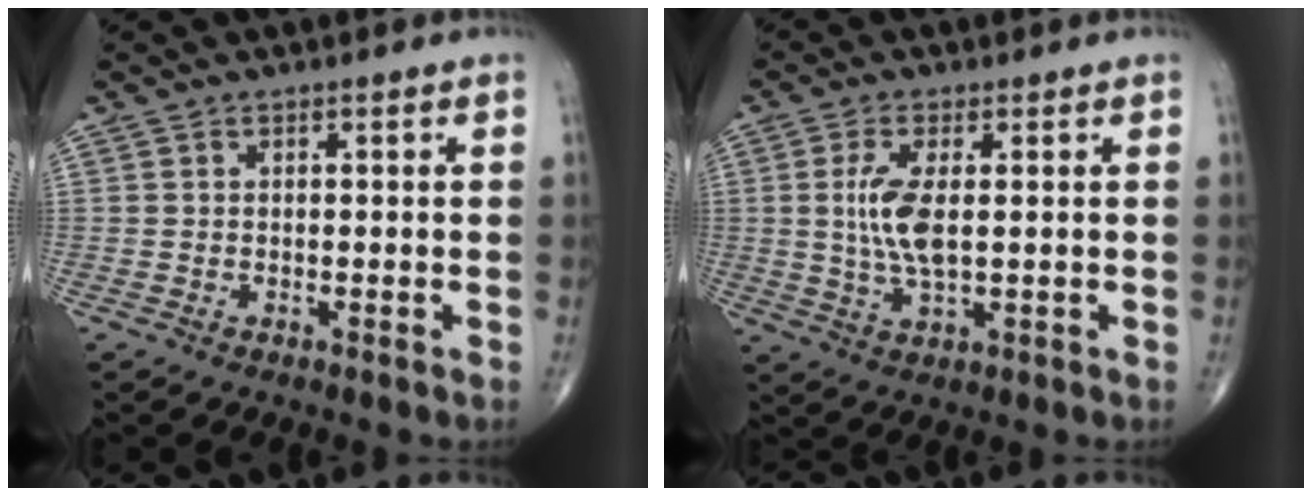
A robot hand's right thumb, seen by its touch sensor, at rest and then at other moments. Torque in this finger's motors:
{"motor_torque": [-0.50, 0.77, 0.59, 0.30, 0.10]}